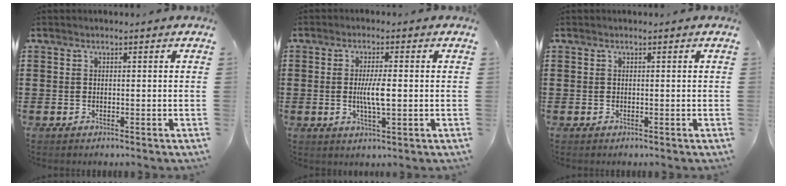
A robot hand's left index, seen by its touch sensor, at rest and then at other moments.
{"total": 4.8, "force": [-0.1, 0.9, 4.7], "torque": [-0.091, -0.002, -0.005]}
{"total": 0.0}